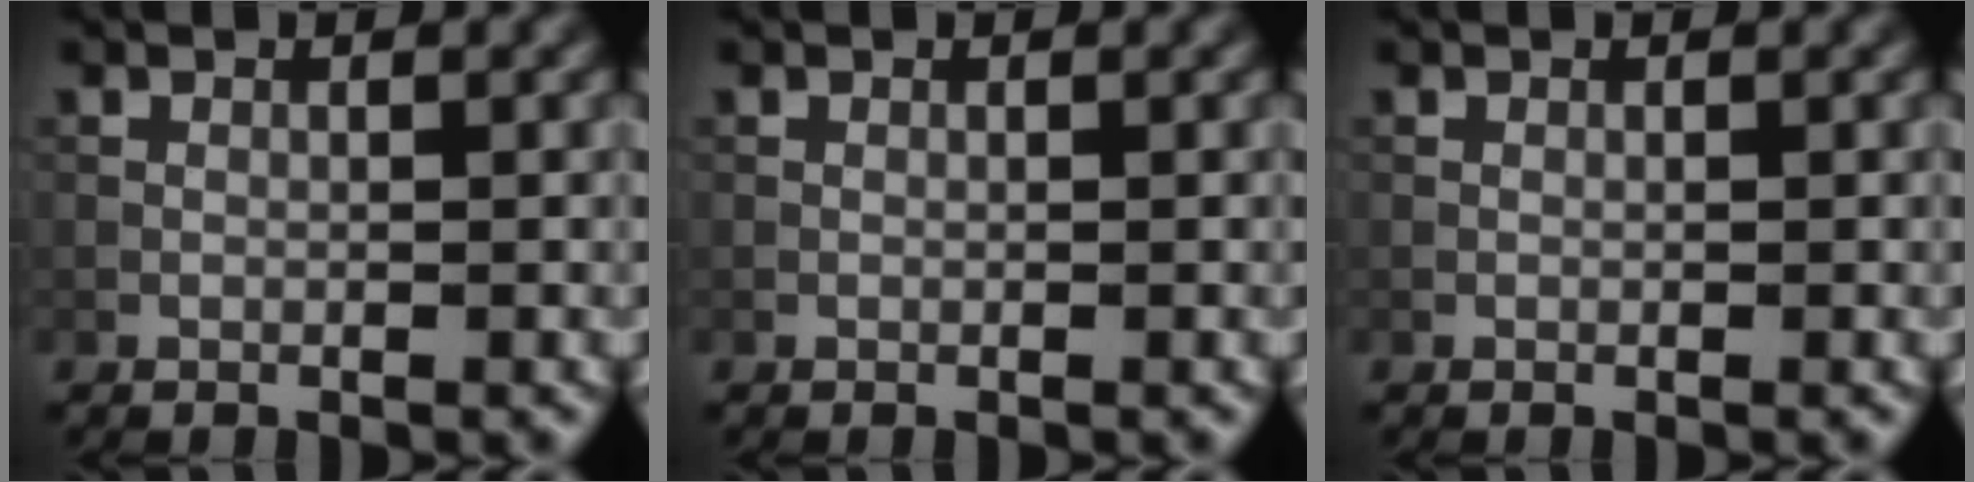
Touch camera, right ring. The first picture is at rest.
{"total": 0.0}
{"total": 0.0}